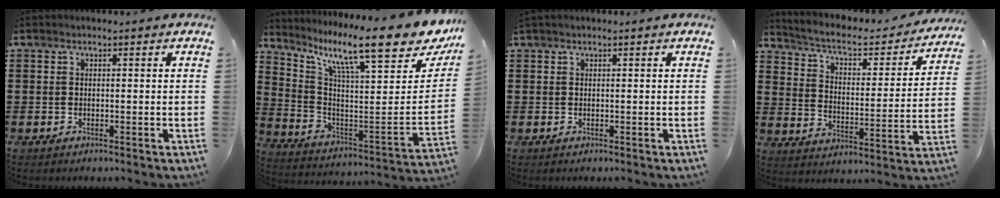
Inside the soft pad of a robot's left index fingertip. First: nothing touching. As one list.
[{"total": 14.1, "force": [10.1, 1.4, 9.7], "torque": [-0.188, -0.078, 0.160]}, {"total": 0.0}, {"total": 4.2, "force": [3.3, 1.2, 2.4], "torque": [-0.064, -0.023, 0.047]}]